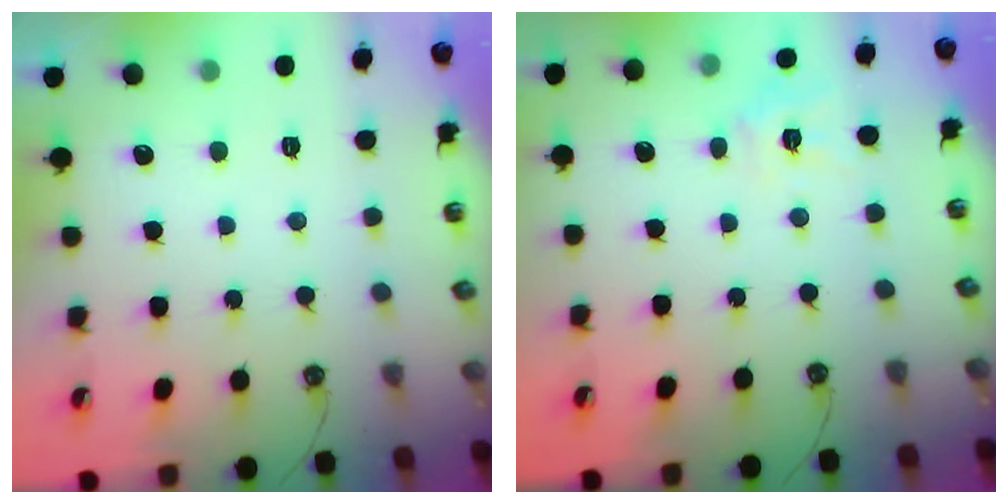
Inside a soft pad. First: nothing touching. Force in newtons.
{"total": 7.7, "press": 7.7, "slide": 0.5}